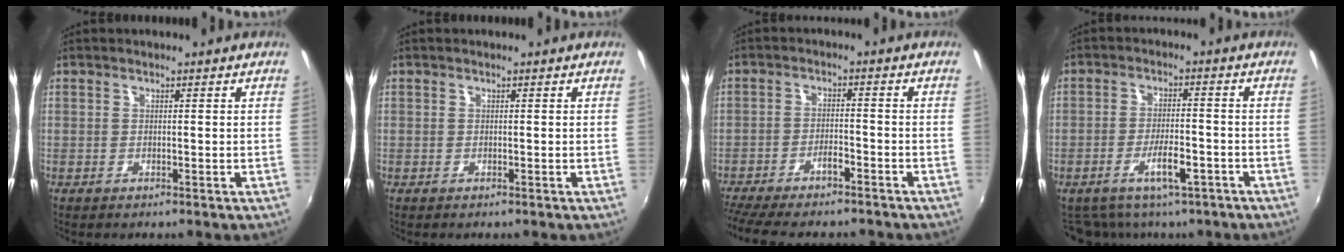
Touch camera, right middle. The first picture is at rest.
{"total": 0.0}
{"total": 11.1, "force": [-9.7, 1.8, 5.0], "torque": [-0.118, -0.013, -0.157]}
{"total": 6.5, "force": [-4.2, 2.5, 4.2], "torque": [-0.086, -0.006, -0.062]}